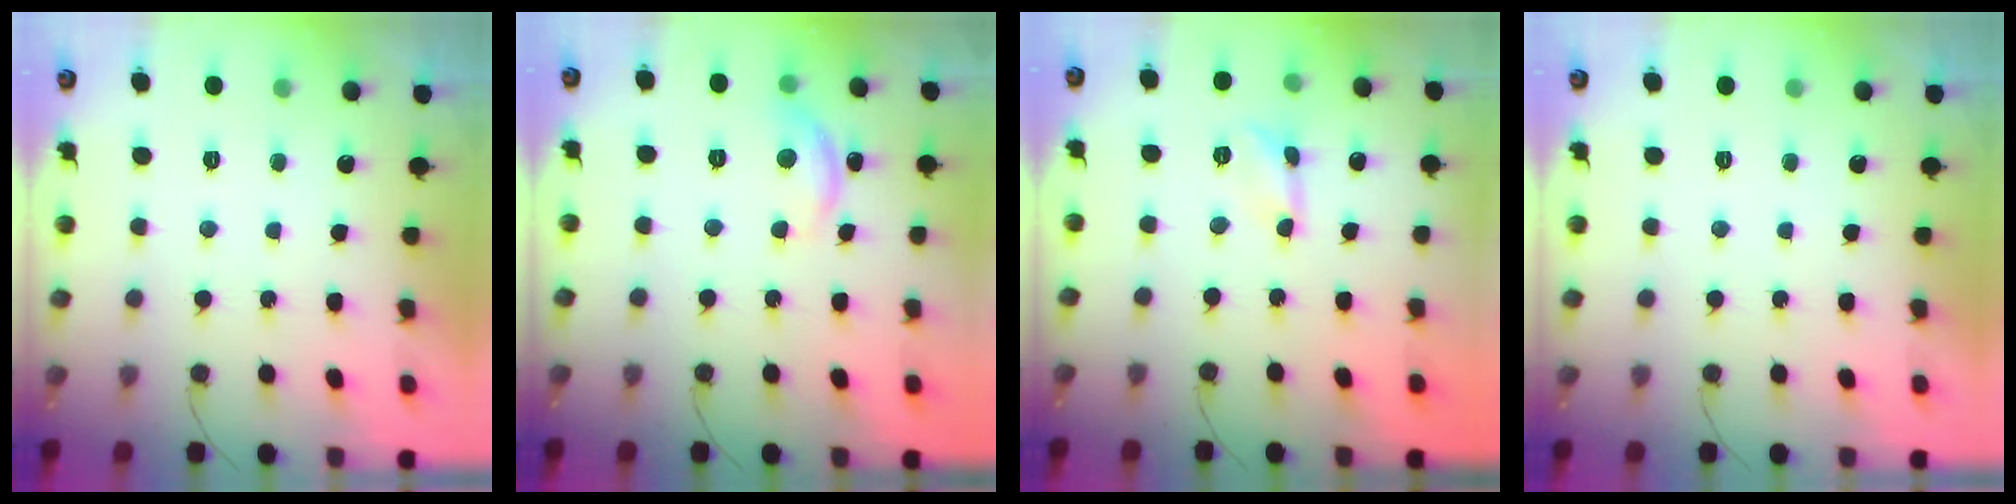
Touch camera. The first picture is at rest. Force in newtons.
{"total": 9.6, "press": 9.6, "slide": 0.5}
{"total": 2.6, "press": 2.6, "slide": 0.2}
{"total": 0.0}